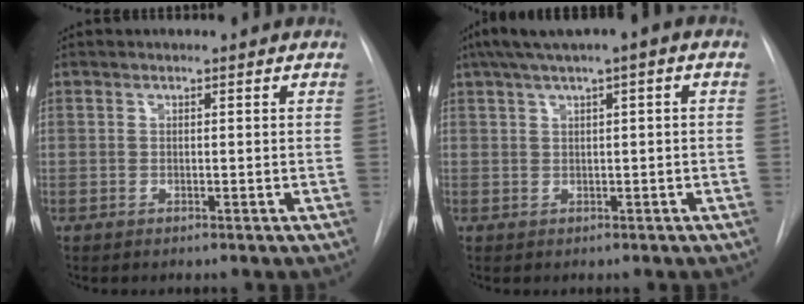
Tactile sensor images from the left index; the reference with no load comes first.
{"total": 5.3, "force": [2.2, 1.1, 4.7], "torque": [-0.082, 0.033, 0.034]}